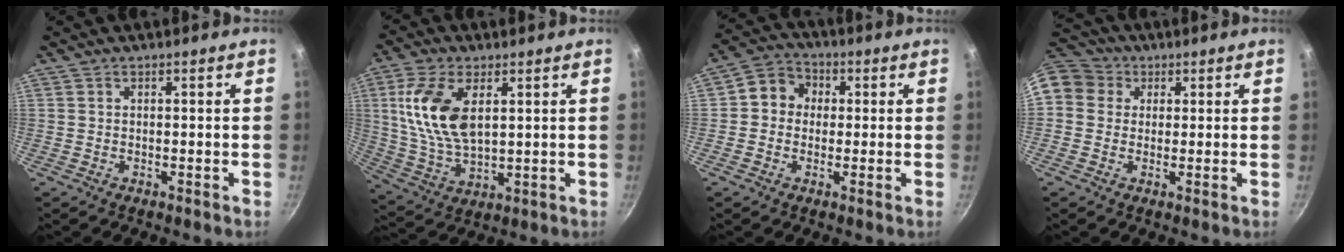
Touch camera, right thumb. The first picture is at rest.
{"total": 13.9, "force": [3.7, 7.3, 11.2], "torque": [-0.217, -0.014, 0.078]}
{"total": 6.9, "force": [0.5, 6.2, 3.0], "torque": [-0.021, 0.015, -0.012]}
{"total": 11.2, "force": [2.6, 9.8, 4.8], "torque": [-0.089, 0.029, 0.031]}